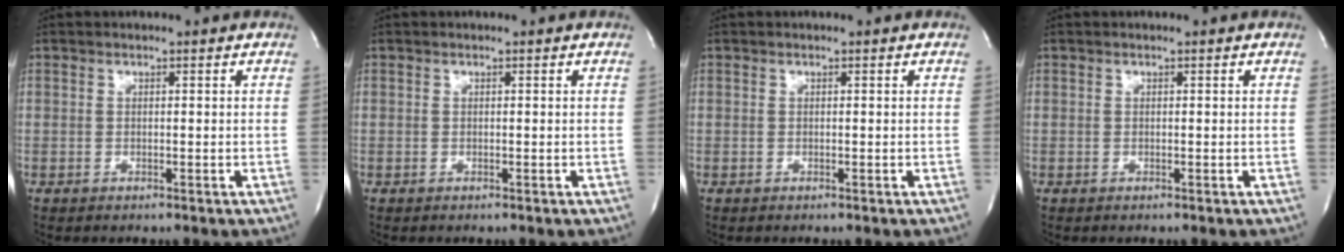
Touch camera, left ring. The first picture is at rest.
{"total": 0.0}
{"total": 0.0}
{"total": 0.0}